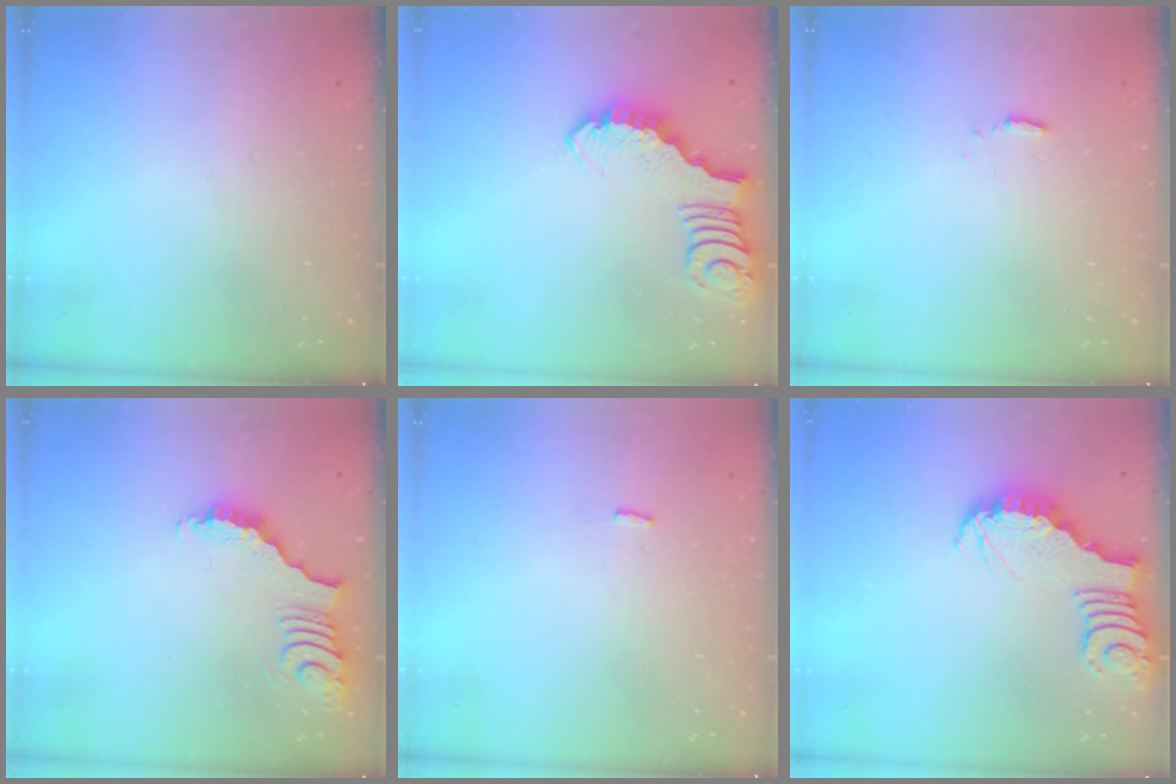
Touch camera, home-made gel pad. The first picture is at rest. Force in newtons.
{"total": 2.4, "press": 2.4, "slide": 0.3}
{"total": 1.3, "press": 1.3, "slide": 0.3}
{"total": 4.0, "press": 3.9, "slide": 0.7}
{"total": 2.5, "press": 2.5, "slide": 0.1}
{"total": 3.3, "press": 3.3, "slide": 0.3}